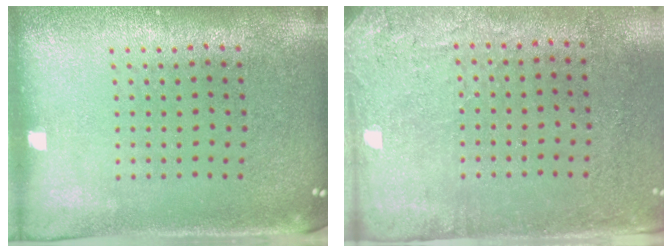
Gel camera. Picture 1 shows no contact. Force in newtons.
{"total": 2.8, "press": 2.3, "slide": 1.6}